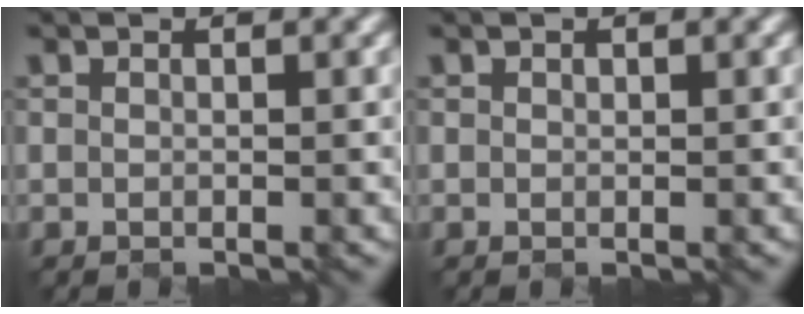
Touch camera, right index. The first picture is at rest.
{"total": 0.0}